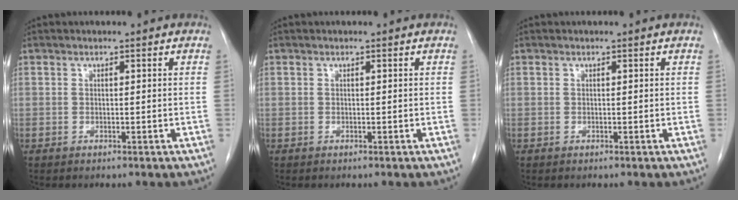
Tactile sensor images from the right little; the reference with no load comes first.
{"total": 0.0}
{"total": 0.0}